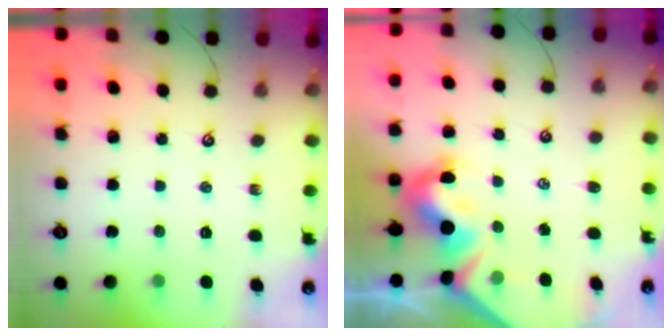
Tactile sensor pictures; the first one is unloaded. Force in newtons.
{"total": 9.5, "press": 9.4, "slide": 1.6}